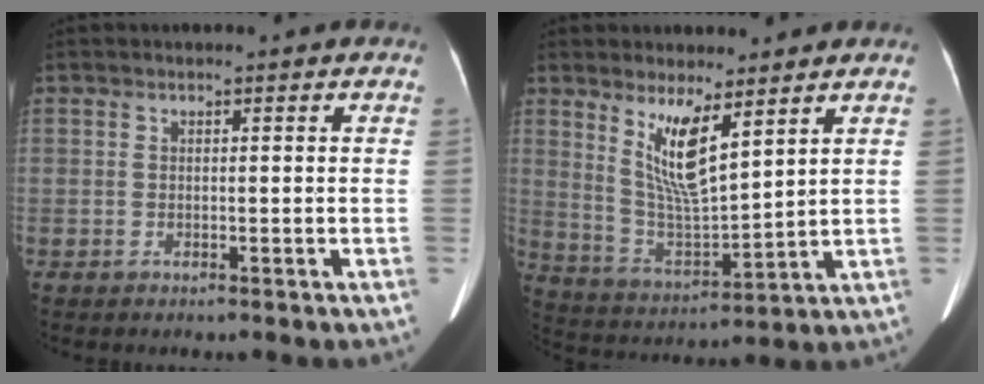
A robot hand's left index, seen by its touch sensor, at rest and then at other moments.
{"total": 9.1, "force": [5.0, 1.8, 7.4], "torque": [-0.147, -0.017, 0.102]}